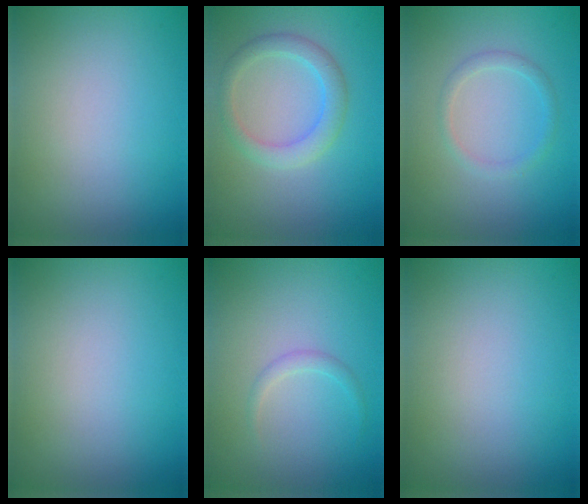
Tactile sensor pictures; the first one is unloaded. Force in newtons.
{"total": 2.9, "press": 2.9, "slide": 0.2}
{"total": 1.3, "press": 1.3, "slide": 0.1}
{"total": 0.0}
{"total": 1.0, "press": 1.0, "slide": 0.1}
{"total": 0.0}